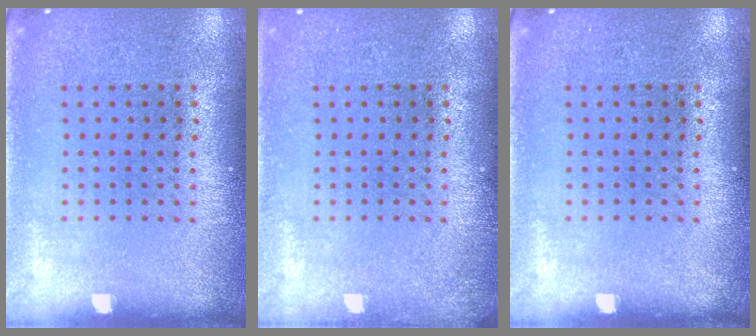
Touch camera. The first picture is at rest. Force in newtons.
{"total": 0.9, "press": 0.9, "slide": 0.2}
{"total": 0.0}